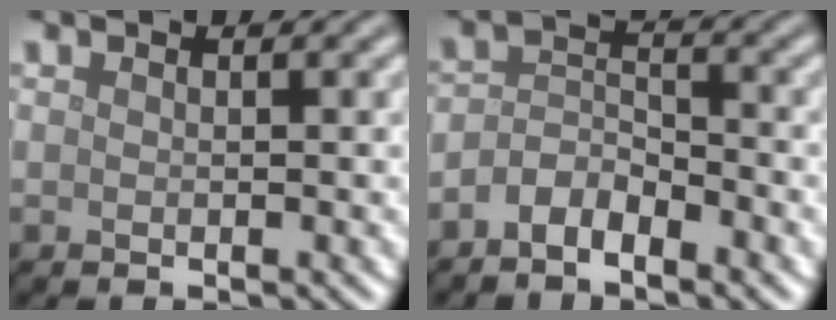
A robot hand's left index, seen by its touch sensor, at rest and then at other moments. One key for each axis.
{"total": 2.9, "fx": -2.0, "fy": 1.2, "fz": 1.7, "tx": -0.033, "ty": 0.011, "tz": -0.043}